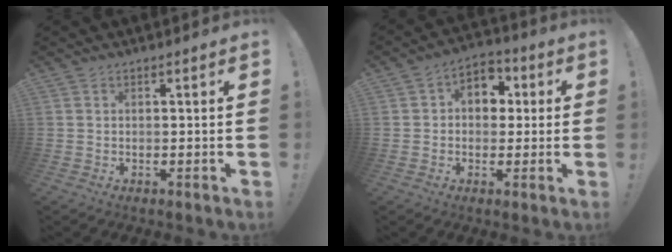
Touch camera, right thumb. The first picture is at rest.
{"total": 7.5, "force": [0.8, 6.3, 4.0], "torque": [-0.052, 0.005, 0.021]}